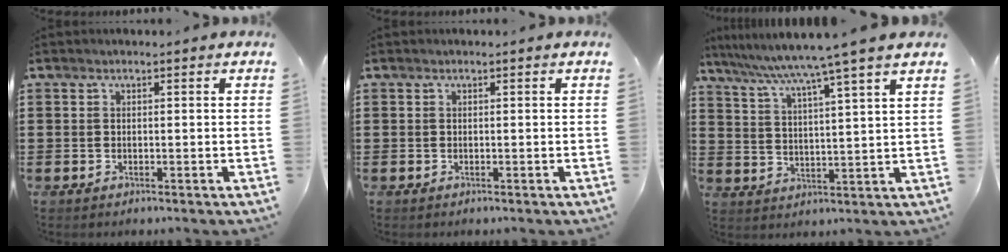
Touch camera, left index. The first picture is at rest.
{"total": 0.0}
{"total": 6.1, "force": [5.0, -1.6, 3.2], "torque": [-0.081, -0.038, 0.077]}